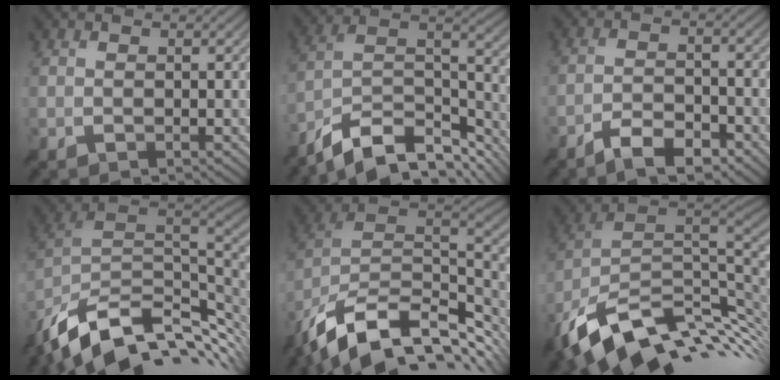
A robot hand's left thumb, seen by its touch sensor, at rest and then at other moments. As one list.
[{"total": 13.2, "force": [-9.3, 5.5, 7.6], "torque": [-0.175, -0.010, -0.152]}, {"total": 5.4, "force": [-4.1, 1.4, 3.2], "torque": [-0.062, 0.002, -0.077]}, {"total": 14.0, "force": [-5.8, 7.3, 10.4], "torque": [-0.235, -0.018, -0.100]}, {"total": 16.1, "force": [-8.2, 8.4, 11.0], "torque": [-0.249, -0.026, -0.136]}, {"total": 14.6, "force": [-4.7, 8.2, 11.1], "torque": [-0.247, -0.018, -0.079]}]